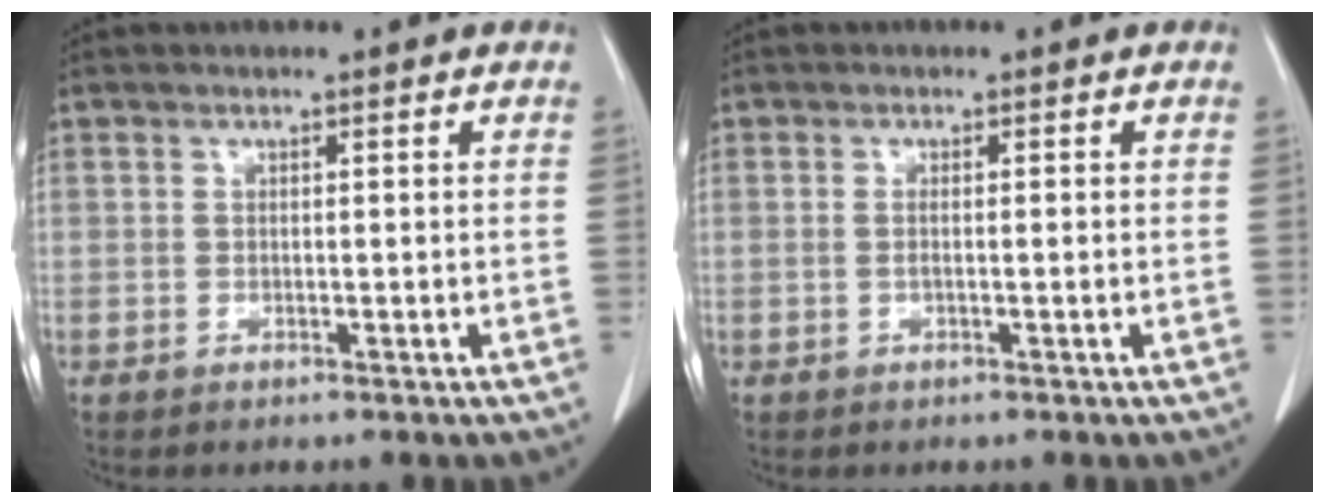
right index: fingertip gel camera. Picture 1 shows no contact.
{"total": 1.2, "force": [-0.1, 0.2, 1.2], "torque": [-0.024, 0.001, 0.000]}